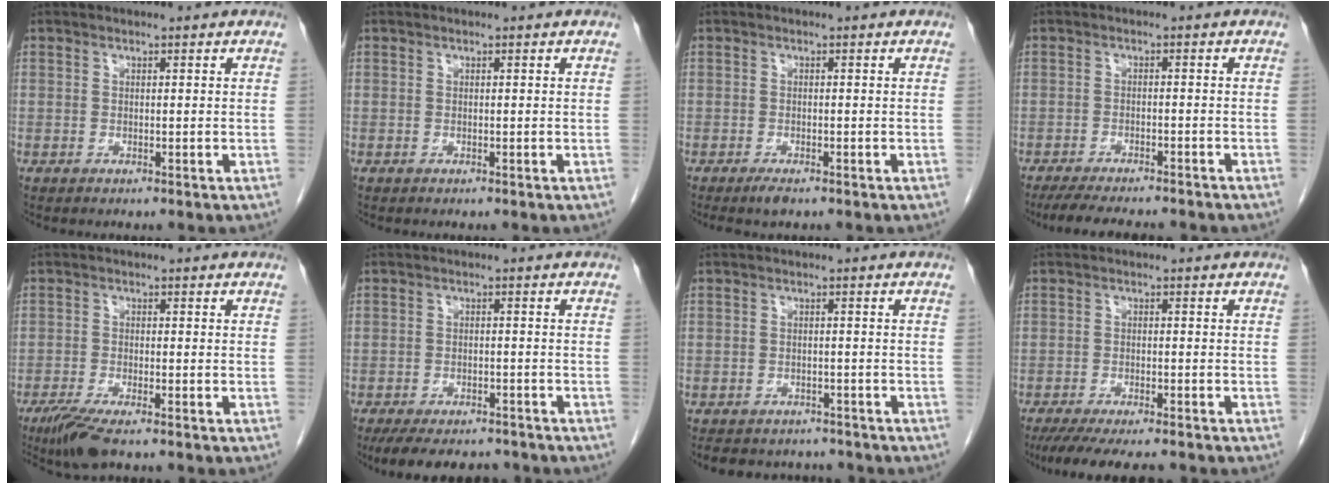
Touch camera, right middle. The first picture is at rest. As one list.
[{"total": 0.0}, {"total": 1.9, "force": [-1.4, 0.4, 1.2], "torque": [-0.024, -0.005, -0.023]}, {"total": 11.5, "force": [-10.0, 1.9, 5.4], "torque": [-0.076, -0.014, -0.136]}, {"total": 5.5, "force": [-4.0, 0.7, 3.7], "torque": [-0.071, -0.015, -0.071]}, {"total": 11.2, "force": [-9.7, 3.6, 4.3], "torque": [-0.077, -0.004, -0.130]}, {"total": 8.6, "force": [-7.7, 3.2, 1.8], "torque": [-0.032, 0.006, -0.094]}, {"total": 11.3, "force": [-9.8, 1.7, 5.5], "torque": [-0.080, -0.021, -0.139]}]